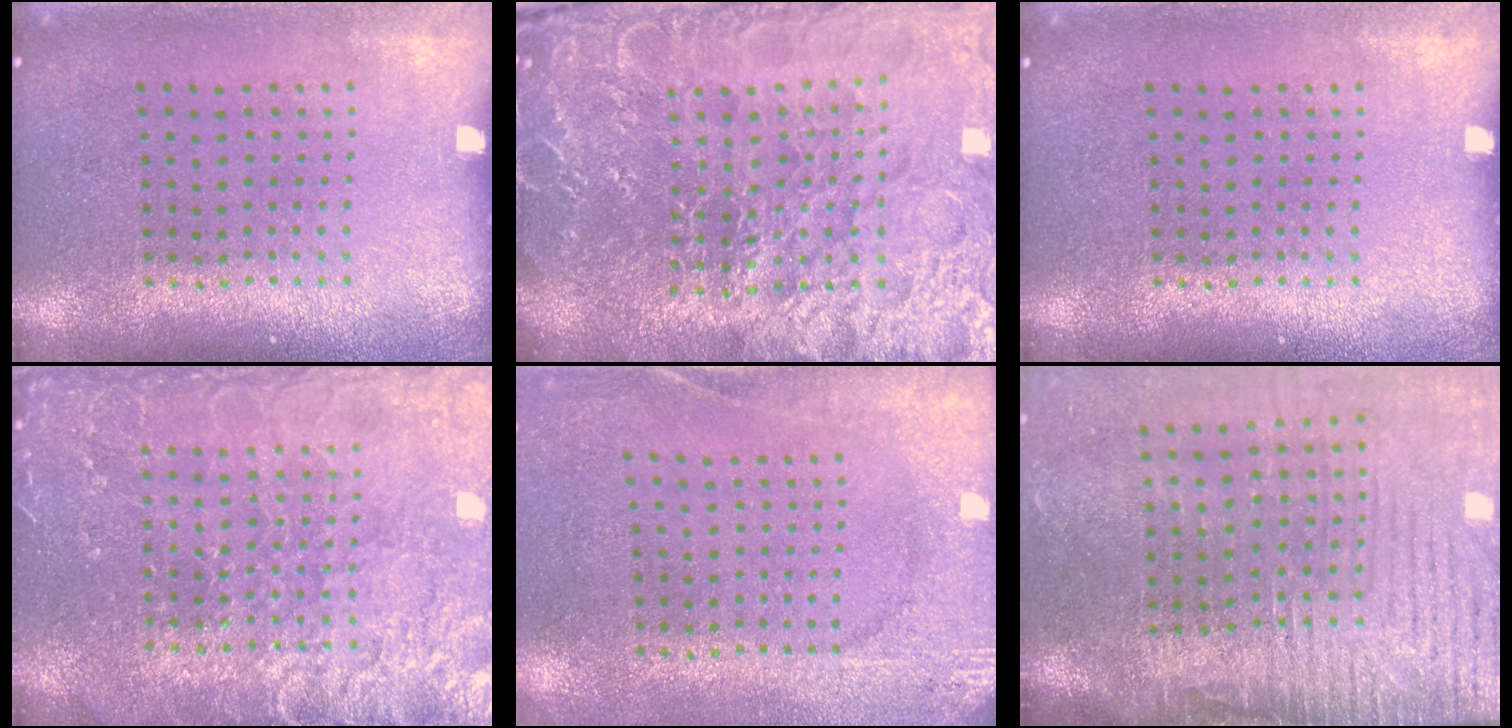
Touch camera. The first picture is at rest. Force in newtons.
{"total": 5.2, "press": 4.9, "slide": 1.7}
{"total": 0.0}
{"total": 3.7, "press": 3.7, "slide": 0.5}
{"total": 2.7, "press": 2.2, "slide": 1.7}
{"total": 4.3, "press": 3.7, "slide": 2.2}